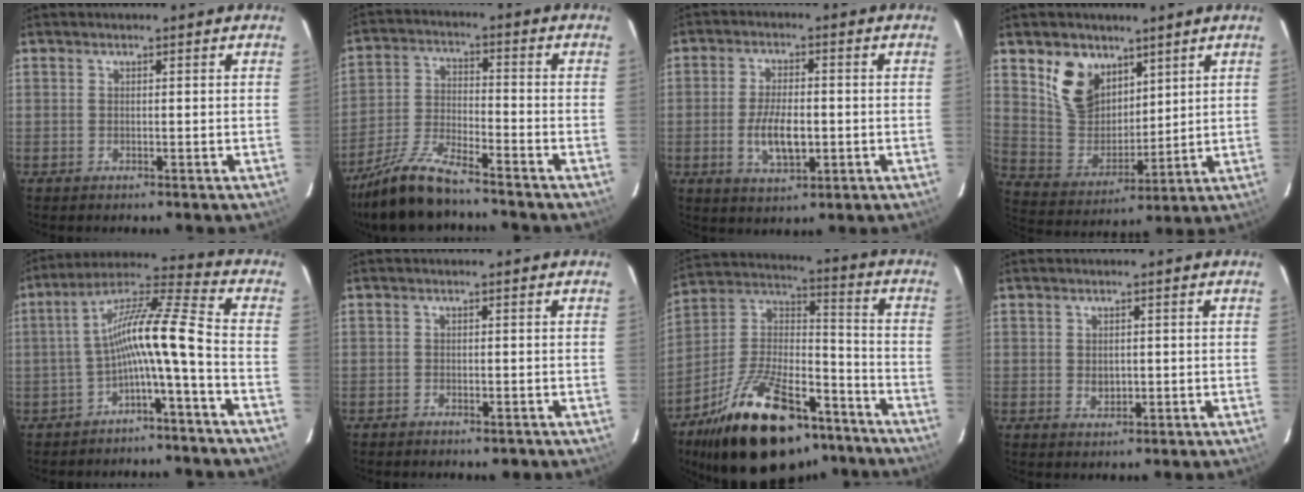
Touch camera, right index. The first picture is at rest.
{"total": 12.8, "force": [-10.6, 2.3, 6.8], "torque": [-0.147, -0.013, -0.203]}
{"total": 8.0, "force": [-1.7, 3.5, 6.9], "torque": [-0.139, -0.006, -0.027]}
{"total": 12.1, "force": [6.9, 8.3, 5.5], "torque": [-0.115, 0.014, 0.150]}
{"total": 11.0, "force": [-3.7, 0.0, 10.4], "torque": [-0.204, 0.021, -0.068]}
{"total": 2.6, "force": [-2.0, 1.2, 1.2], "torque": [-0.026, -0.003, -0.028]}
{"total": 27.8, "force": [-18.6, 12.5, 16.4], "torque": [-0.304, 0.025, -0.287]}
{"total": 2.4, "force": [-0.2, 1.9, 1.5], "torque": [-0.023, -0.001, -0.001]}